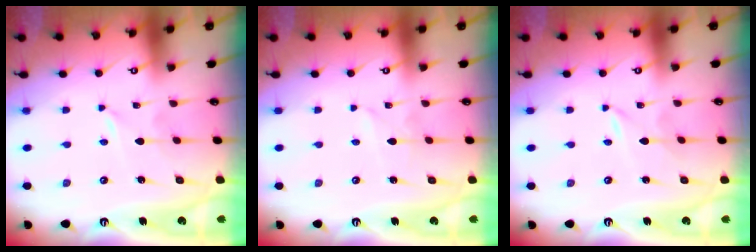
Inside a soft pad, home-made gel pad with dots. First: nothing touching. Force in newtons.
{"total": 1.6, "press": 1.6, "slide": 0.2}
{"total": 0.0}